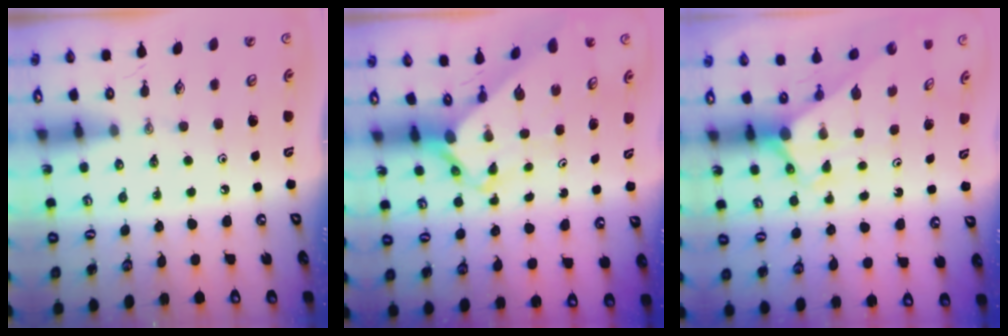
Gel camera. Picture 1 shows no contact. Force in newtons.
{"total": 4.1, "press": 4.0, "slide": 0.5}
{"total": 2.9, "press": 2.9, "slide": 0.0}